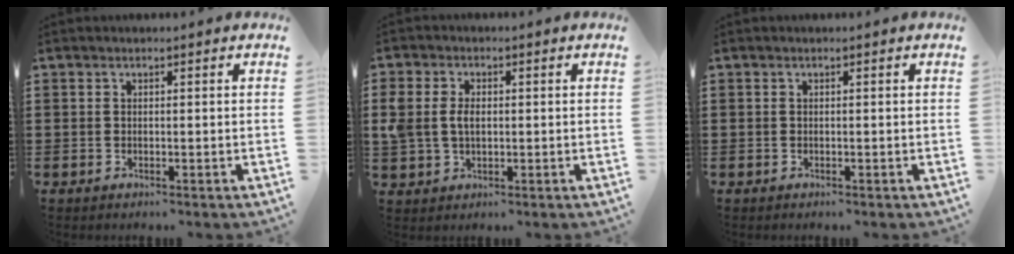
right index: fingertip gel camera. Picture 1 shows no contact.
{"total": 3.9, "force": [0.2, 2.7, 2.8], "torque": [-0.075, 0.005, -0.004]}
{"total": 0.0}